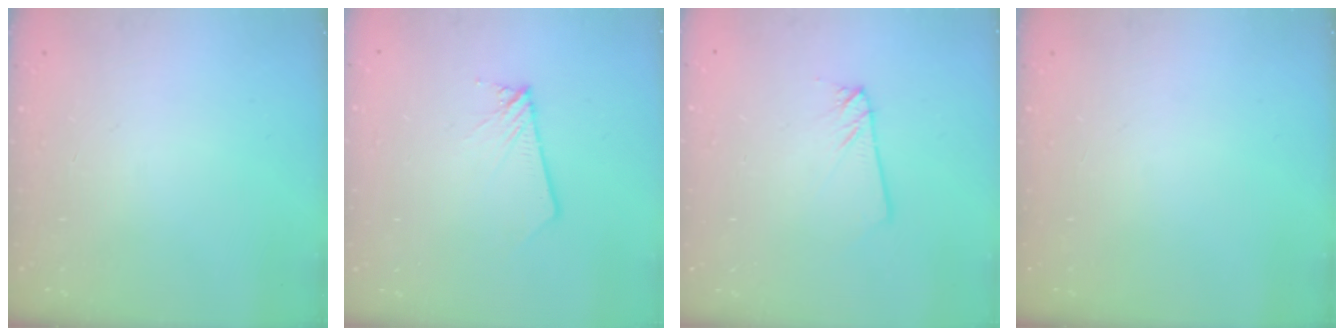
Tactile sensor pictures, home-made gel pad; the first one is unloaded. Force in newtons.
{"total": 2.2, "press": 2.2, "slide": 0.3}
{"total": 2.2, "press": 2.2, "slide": 0.2}
{"total": 0.0}